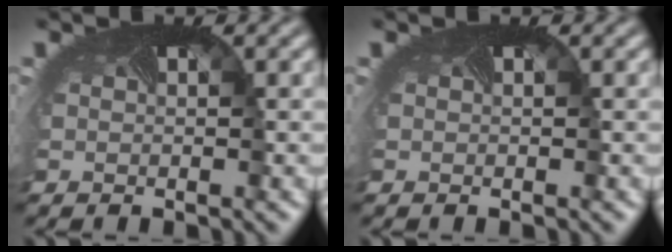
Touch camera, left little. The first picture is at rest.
{"total": 0.0}